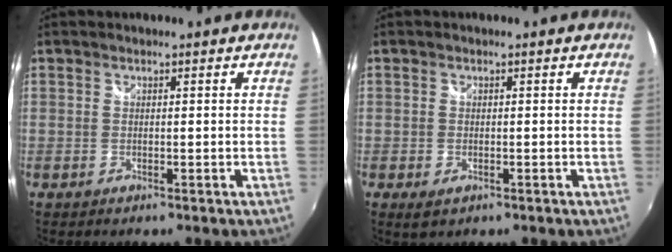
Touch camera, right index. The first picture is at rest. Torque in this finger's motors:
{"motor_torque": [0.12, -0.11, 0.07, 0.00]}